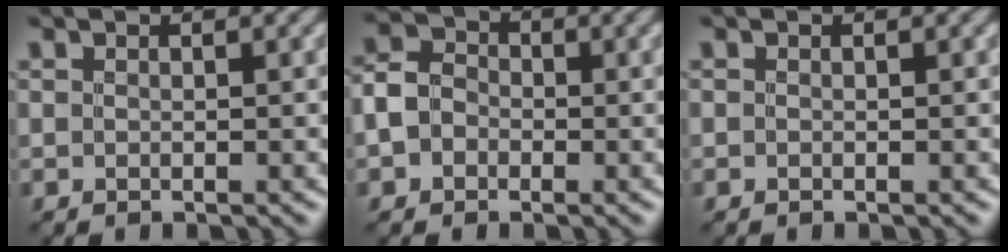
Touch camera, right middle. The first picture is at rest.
{"total": 3.4, "force": [-0.8, 2.8, 1.7], "torque": [-0.033, 0.005, -0.022]}
{"total": 0.0}